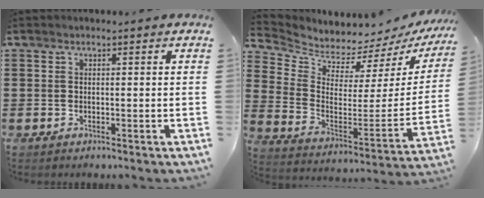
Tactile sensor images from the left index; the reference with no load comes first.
{"total": 4.5, "force": [4.5, 0.6, -0.3], "torque": [-0.030, -0.059, 0.073]}